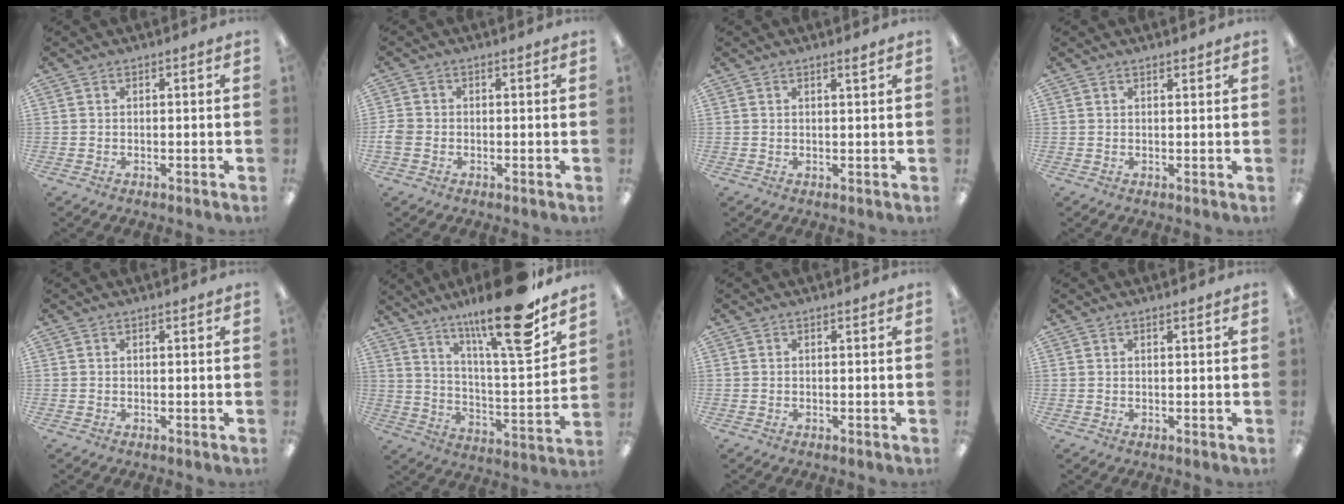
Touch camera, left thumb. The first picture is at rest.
{"total": 2.8, "force": [-0.8, 2.3, 1.4], "torque": [-0.027, 0.004, -0.015]}
{"total": 1.4, "force": [1.1, 0.0, 0.8], "torque": [-0.018, -0.002, 0.019]}
{"total": 1.0, "force": [1.0, 0.2, 0.3], "torque": [-0.006, -0.001, 0.019]}
{"total": 0.0}
{"total": 21.1, "force": [15.4, 3.4, 14.0], "torque": [-0.220, -0.103, 0.241]}
{"total": 0.0}
{"total": 0.7, "force": [0.6, 0.0, 0.5], "torque": [-0.010, 0.000, 0.010]}